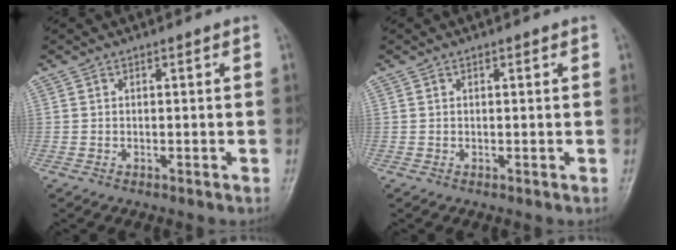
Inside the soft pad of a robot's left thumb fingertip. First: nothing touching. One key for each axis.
{"total": 0.6, "fx": 0.4, "fy": 0.3, "fz": 0.4, "tx": -0.004, "ty": -0.001, "tz": 0.003}